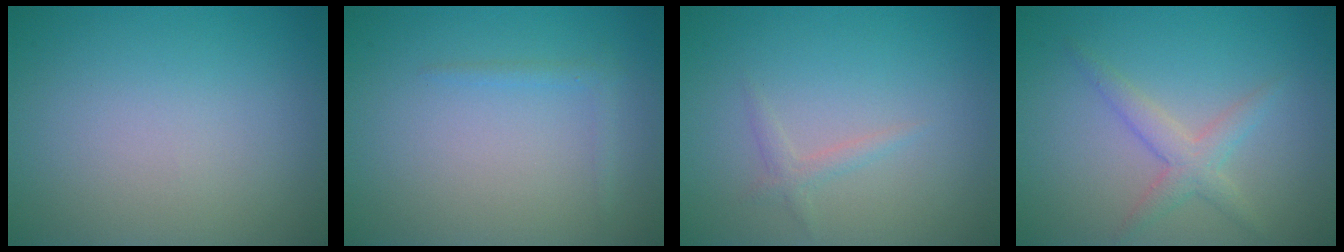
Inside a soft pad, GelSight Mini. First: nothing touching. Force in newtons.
{"total": 1.1, "press": 1.1, "slide": 0.1}
{"total": 1.1, "press": 1.1, "slide": 0.0}
{"total": 2.5, "press": 2.5, "slide": 0.1}